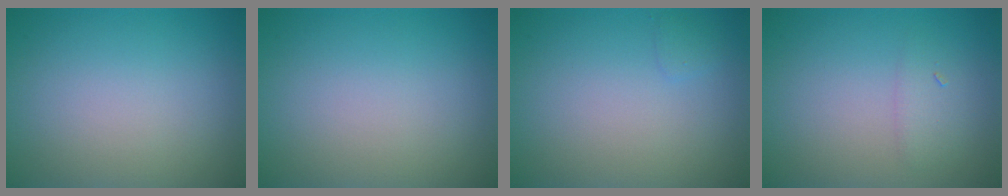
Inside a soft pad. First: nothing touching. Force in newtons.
{"total": 0.0}
{"total": 0.7, "press": 0.7, "slide": 0.1}
{"total": 1.3, "press": 1.3, "slide": 0.1}